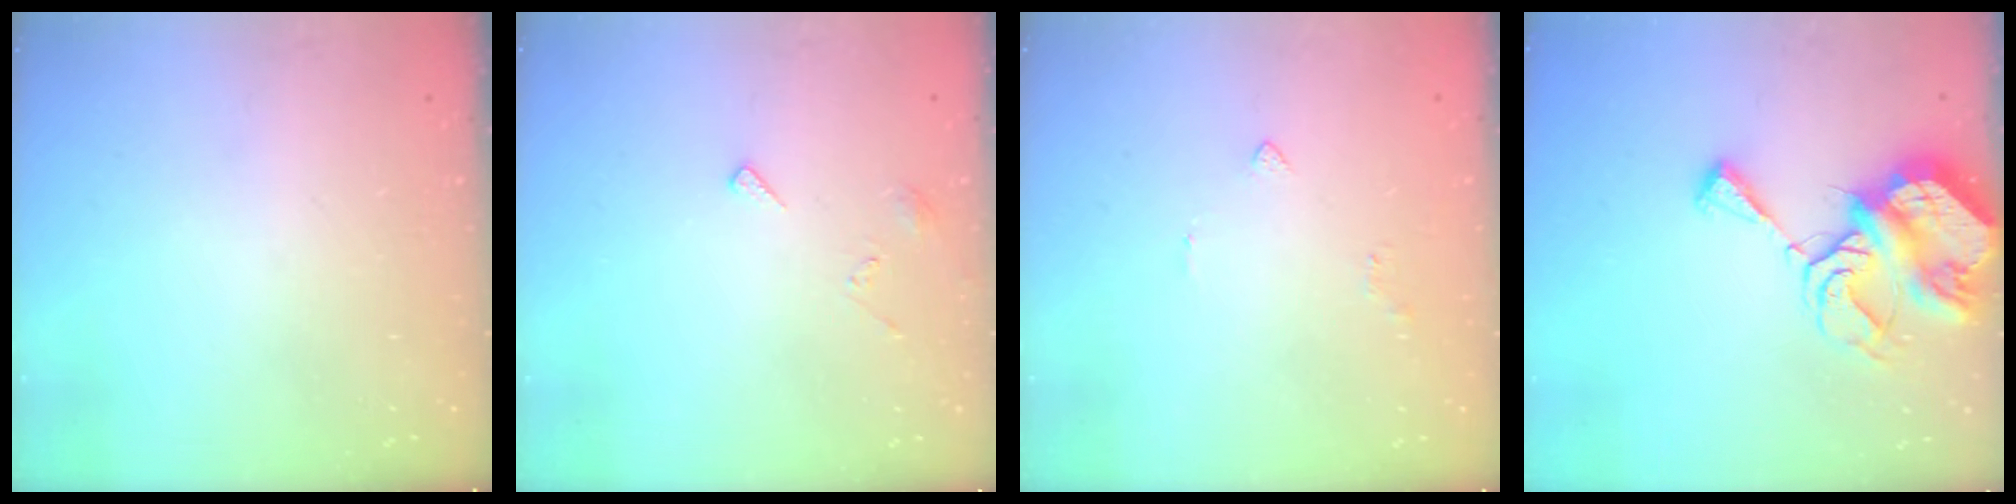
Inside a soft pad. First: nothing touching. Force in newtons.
{"total": 4.9, "press": 4.8, "slide": 0.6}
{"total": 2.2, "press": 2.1, "slide": 0.5}
{"total": 10.2, "press": 10.1, "slide": 1.0}